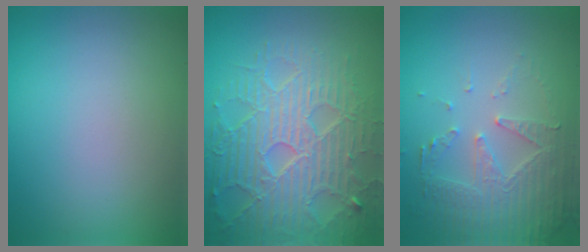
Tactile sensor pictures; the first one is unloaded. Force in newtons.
{"total": 7.8, "press": 6.0, "slide": 4.9}
{"total": 5.3, "press": 3.6, "slide": 4.0}